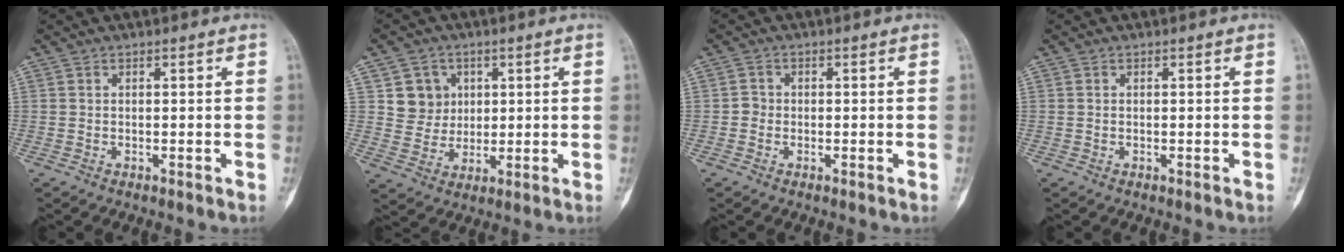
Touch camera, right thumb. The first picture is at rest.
{"total": 6.9, "force": [2.2, 6.4, 1.5], "torque": [0.007, -0.006, 0.042]}
{"total": 1.5, "force": [-0.4, 1.4, 0.5], "torque": [0.002, 0.007, -0.011]}
{"total": 0.0}